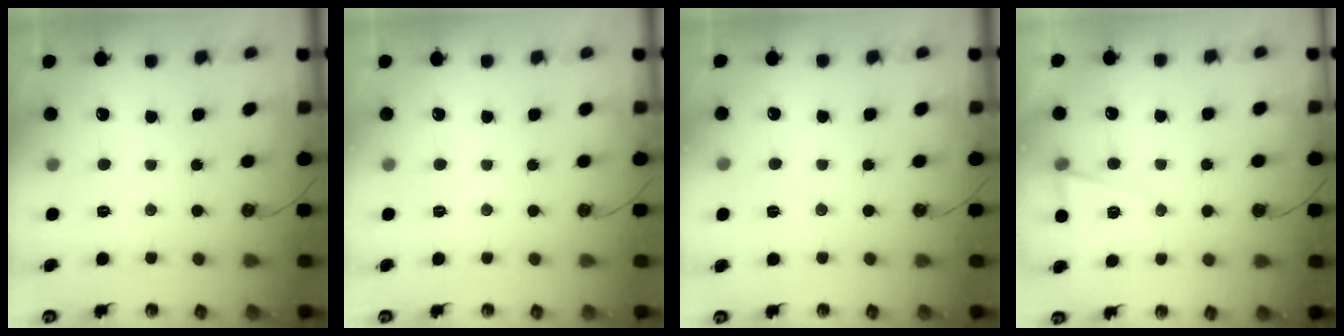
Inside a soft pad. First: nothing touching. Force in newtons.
{"total": 0.0}
{"total": 4.3, "press": 3.4, "slide": 2.5}
{"total": 7.7, "press": 6.0, "slide": 4.8}